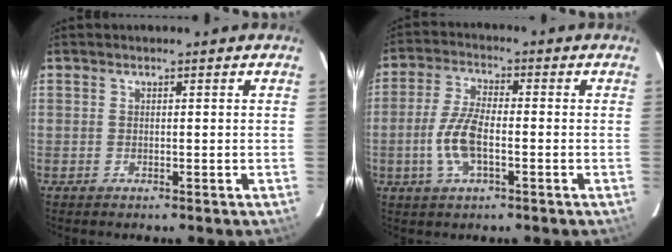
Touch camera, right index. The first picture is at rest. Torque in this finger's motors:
{"motor_torque": [1.35, -0.42, 0.37, 0.07]}